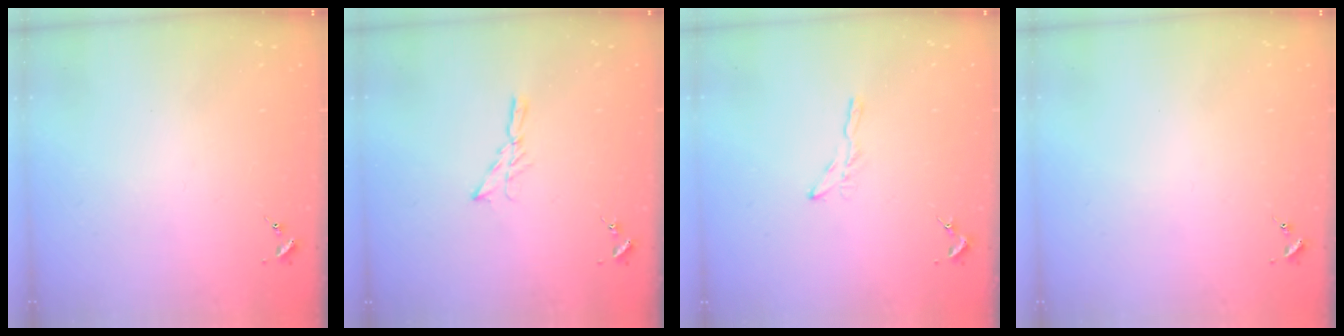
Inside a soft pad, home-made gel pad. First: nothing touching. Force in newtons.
{"total": 5.8, "press": 5.7, "slide": 0.6}
{"total": 4.2, "press": 4.2, "slide": 0.5}
{"total": 0.0}